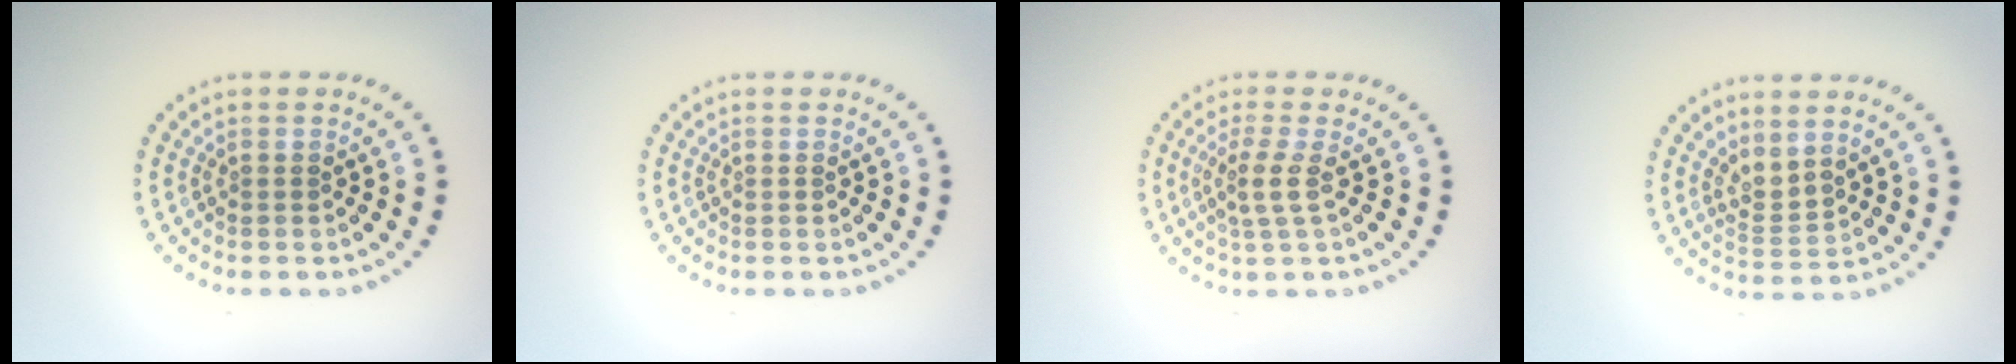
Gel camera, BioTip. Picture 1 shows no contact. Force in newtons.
{"total": 0.0}
{"total": 2.1, "press": 1.6, "slide": 1.4}
{"total": 2.1, "press": 1.4, "slide": 1.6}